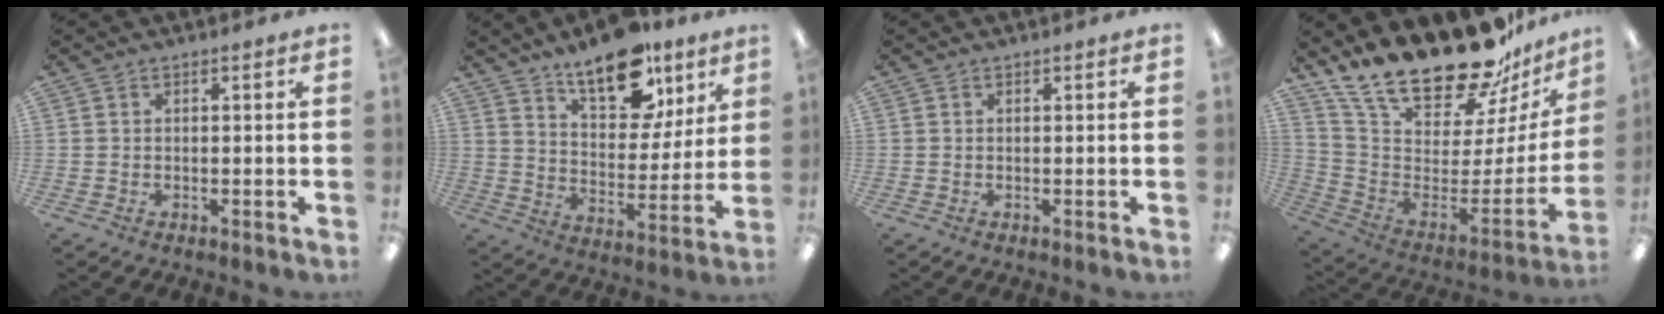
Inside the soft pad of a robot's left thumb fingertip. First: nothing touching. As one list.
[{"total": 17.1, "force": [12.3, 8.0, 8.7], "torque": [-0.129, -0.070, 0.214]}, {"total": 0.0}, {"total": 23.8, "force": [19.9, 7.3, 10.7], "torque": [-0.181, -0.157, 0.356]}]